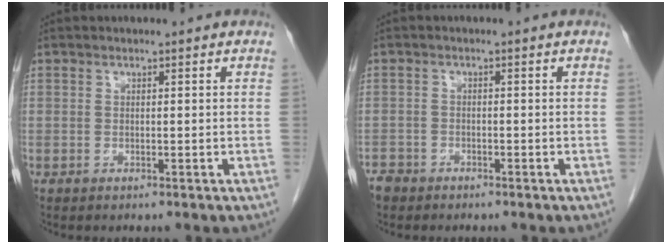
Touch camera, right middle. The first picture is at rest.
{"total": 2.5, "force": [-2.1, 1.3, 0.1], "torque": [-0.009, 0.003, -0.039]}